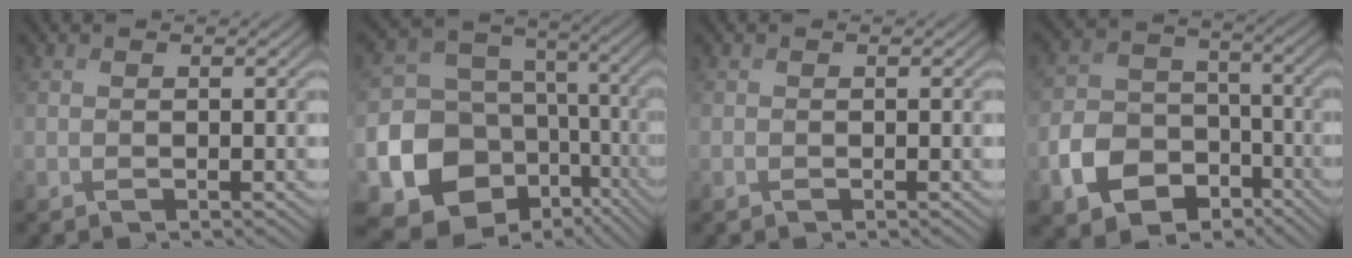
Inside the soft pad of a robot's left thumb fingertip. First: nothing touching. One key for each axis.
{"total": 17.0, "fx": -5.1, "fy": 14.4, "fz": 7.5, "tx": -0.203, "ty": -0.045, "tz": -0.068}
{"total": 0.0}
{"total": 10.1, "fx": -5.1, "fy": 7.3, "fz": 4.8, "tx": -0.112, "ty": -0.021, "tz": -0.099}